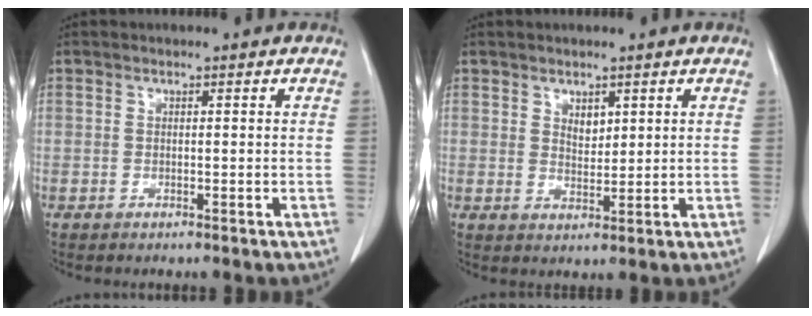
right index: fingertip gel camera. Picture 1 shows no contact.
{"total": 2.4, "force": [1.3, 1.3, 1.5], "torque": [-0.025, -0.003, 0.027]}